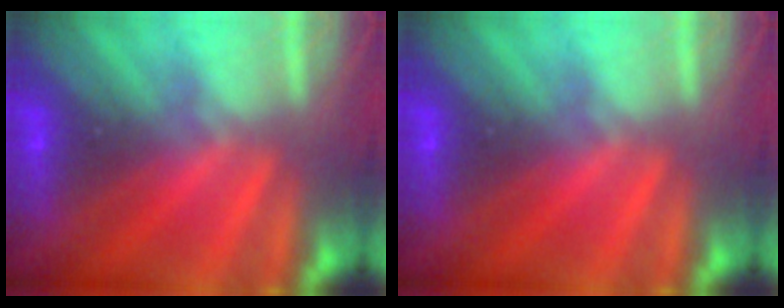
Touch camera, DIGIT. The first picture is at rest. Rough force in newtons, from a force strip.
{"total": 0.0}